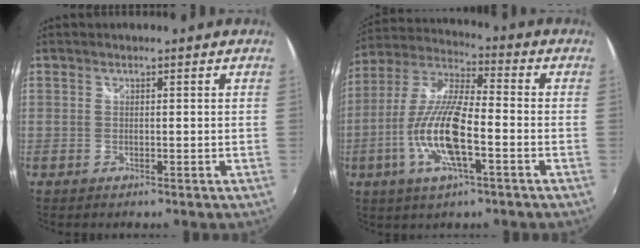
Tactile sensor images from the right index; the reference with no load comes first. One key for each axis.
{"total": 14.3, "fx": -4.6, "fy": 3.5, "fz": 13.1, "tx": -0.270, "ty": -0.006, "tz": -0.090}